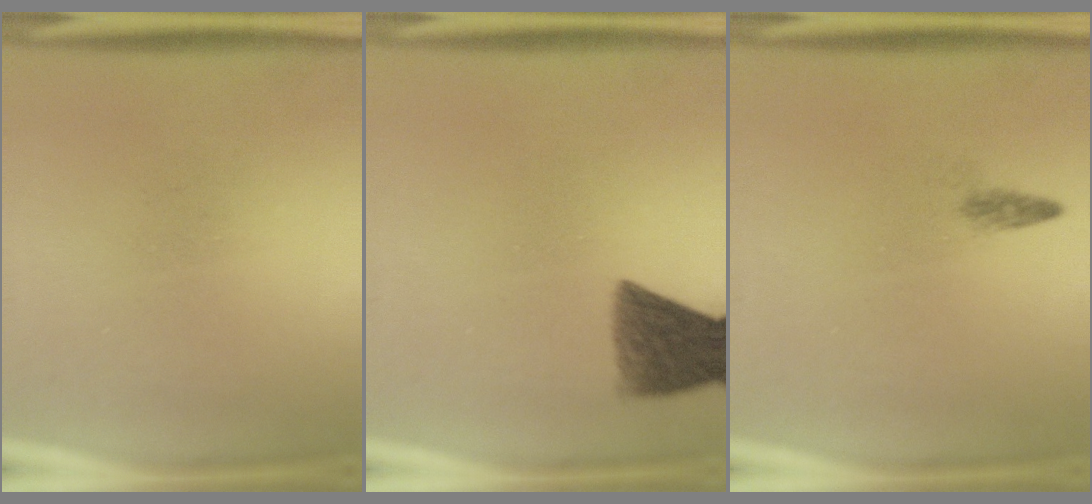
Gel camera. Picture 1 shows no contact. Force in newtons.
{"total": 8.9}
{"total": 1.1}